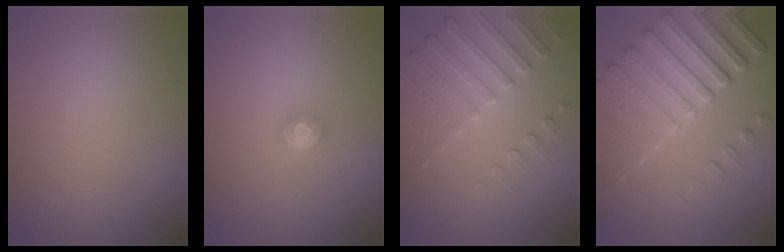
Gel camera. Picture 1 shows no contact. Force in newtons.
{"total": 2.0, "press": 1.3, "slide": 1.6}
{"total": 4.7, "press": 3.7, "slide": 2.9}
{"total": 7.6, "press": 5.7, "slide": 5.1}